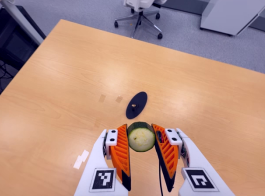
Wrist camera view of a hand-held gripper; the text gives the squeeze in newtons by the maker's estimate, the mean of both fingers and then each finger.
{"total": 11.5, "left": 12.6, "right": 10.3}